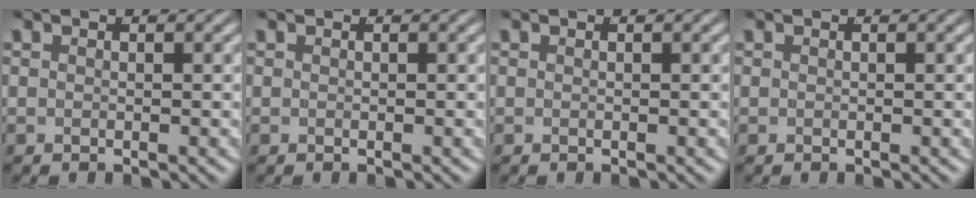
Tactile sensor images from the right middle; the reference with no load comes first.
{"total": 0.0}
{"total": 0.0}
{"total": 0.0}